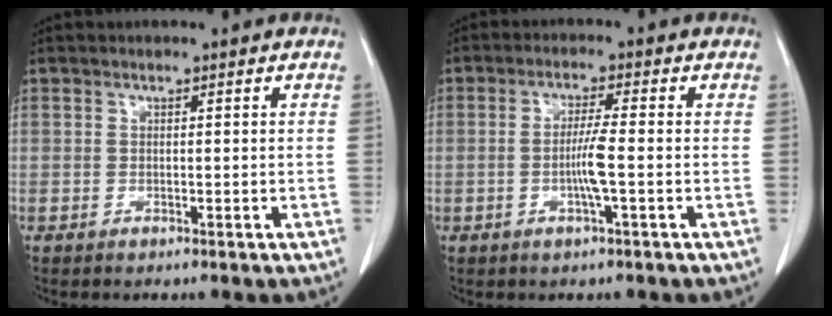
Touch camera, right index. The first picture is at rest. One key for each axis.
{"total": 4.5, "fx": -0.9, "fy": -0.3, "fz": 4.4, "tx": -0.087, "ty": -0.005, "tz": -0.020}